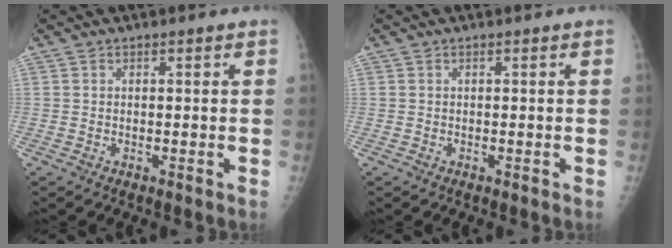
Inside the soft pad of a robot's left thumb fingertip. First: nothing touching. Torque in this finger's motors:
{"motor_torque": [-0.06, 0.06, 0.00, 0.00, 0.00]}